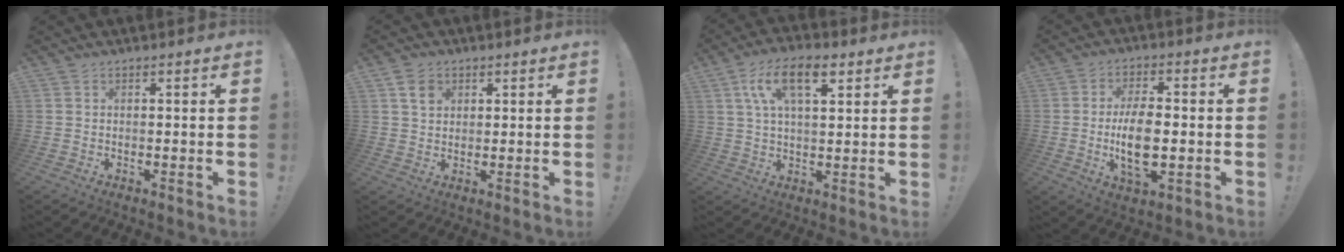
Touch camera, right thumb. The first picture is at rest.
{"total": 4.8, "force": [2.3, 3.5, 2.2], "torque": [-0.024, -0.005, 0.041]}
{"total": 12.3, "force": [5.3, 5.7, 9.5], "torque": [-0.160, 0.005, 0.093]}
{"total": 12.1, "force": [-1.7, 5.8, 10.4], "torque": [-0.194, -0.006, -0.033]}